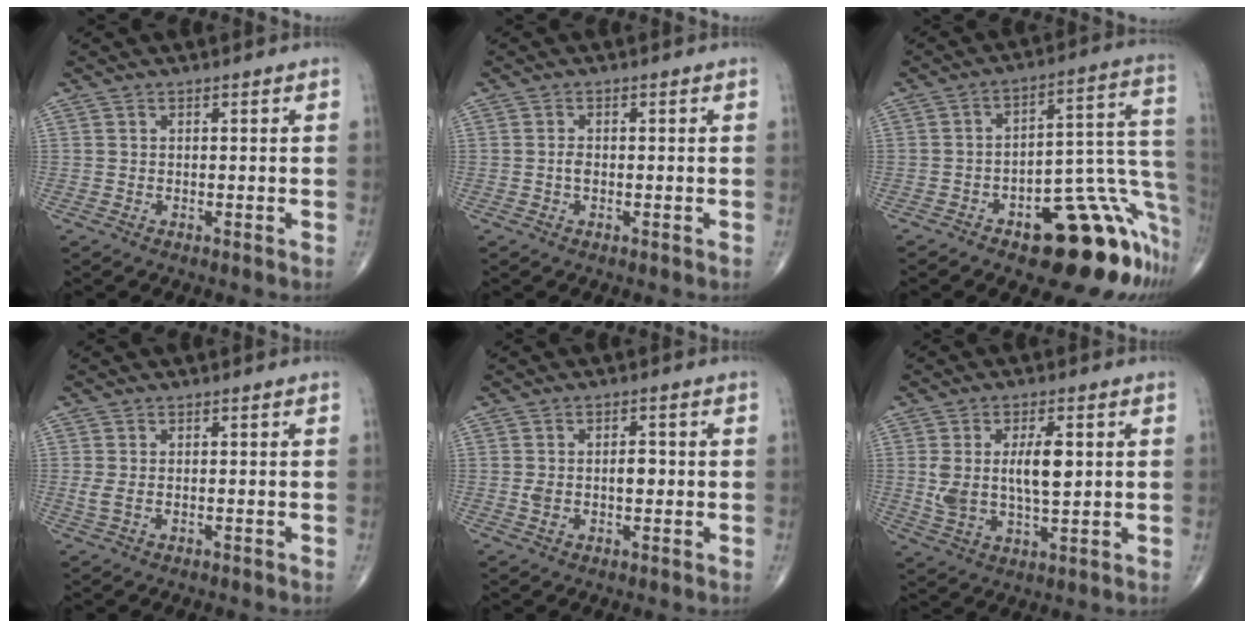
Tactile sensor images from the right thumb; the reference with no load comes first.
{"total": 1.3, "force": [-0.3, 0.8, 1.0], "torque": [-0.017, 0.002, -0.007]}
{"total": 21.1, "force": [-11.0, 8.3, 16.0], "torque": [-0.102, 0.102, -0.144]}
{"total": 1.7, "force": [-0.1, 0.9, 1.4], "torque": [-0.041, -0.002, 0.000]}
{"total": 4.4, "force": [-0.1, 2.5, 3.6], "torque": [-0.062, 0.012, 0.001]}
{"total": 9.9, "force": [1.6, 4.2, 8.8], "torque": [-0.165, -0.006, 0.034]}